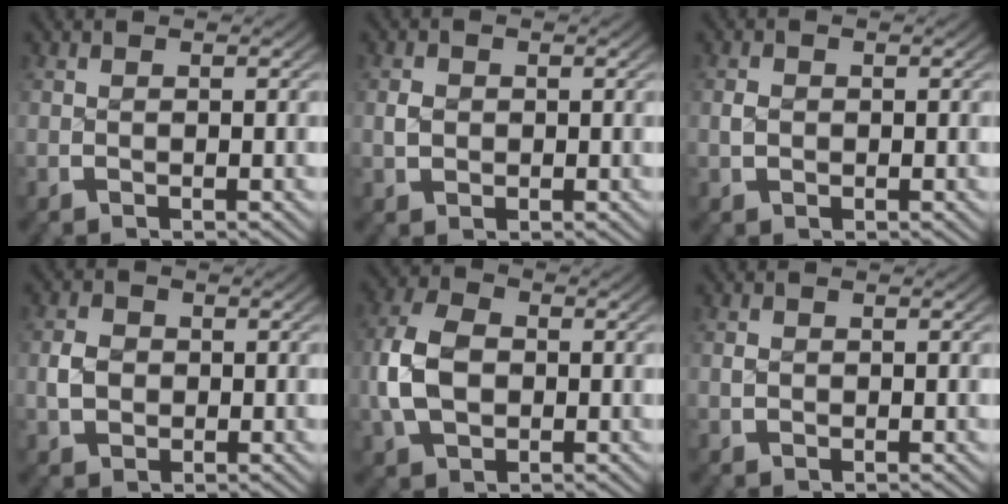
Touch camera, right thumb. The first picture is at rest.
{"total": 1.4, "force": [0.0, 1.2, 0.7], "torque": [-0.012, -0.001, 0.001]}
{"total": 1.0, "force": [-0.1, 0.8, 0.5], "torque": [-0.012, -0.002, -0.002]}
{"total": 2.6, "force": [-0.3, 2.1, 1.4], "torque": [-0.028, -0.002, -0.004]}
{"total": 6.8, "force": [-0.1, 4.9, 4.6], "torque": [-0.109, -0.014, 0.006]}
{"total": 0.6, "force": [-0.1, 0.5, 0.3], "torque": [-0.005, -0.003, -0.001]}